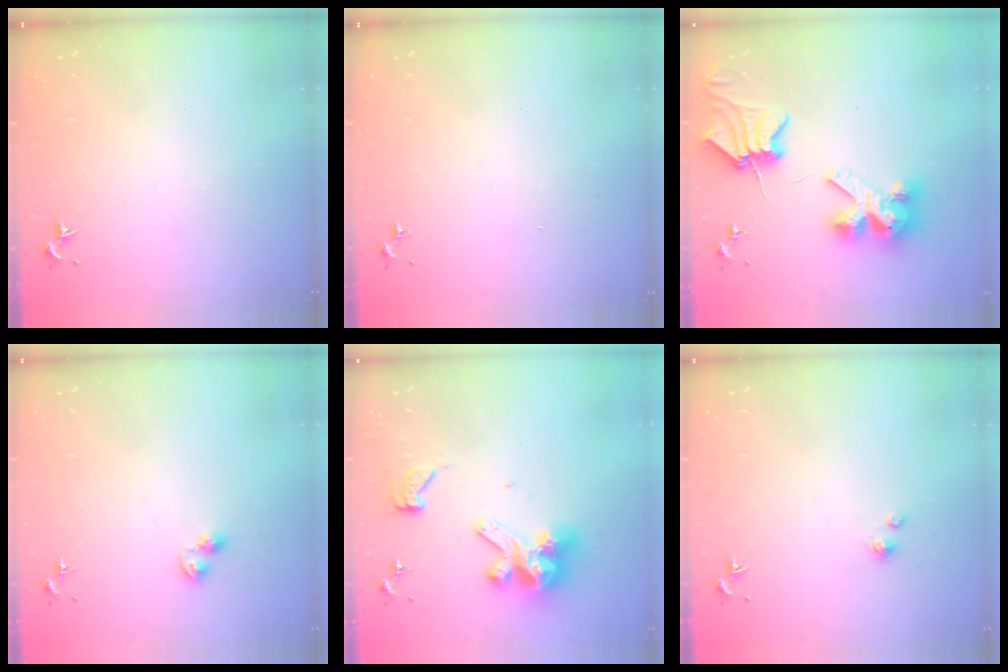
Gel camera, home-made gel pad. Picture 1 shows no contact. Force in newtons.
{"total": 0.0}
{"total": 10.9, "press": 10.8, "slide": 1.6}
{"total": 3.8, "press": 3.7, "slide": 0.6}
{"total": 14.5, "press": 14.4, "slide": 1.8}
{"total": 2.1, "press": 2.1, "slide": 0.2}